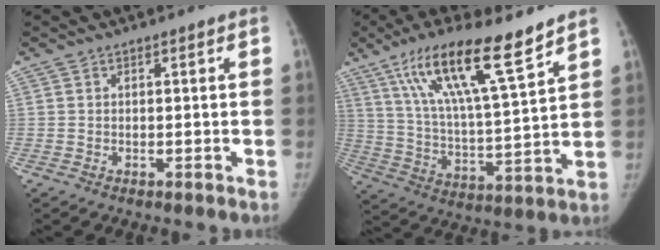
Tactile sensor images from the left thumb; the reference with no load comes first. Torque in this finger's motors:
{"motor_torque": [0.37, 0.17, 1.75, -1.02, 0.17]}